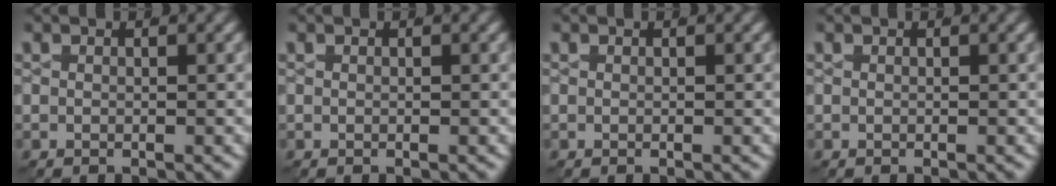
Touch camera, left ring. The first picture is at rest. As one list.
[{"total": 0.0}, {"total": 0.0}, {"total": 0.0}]